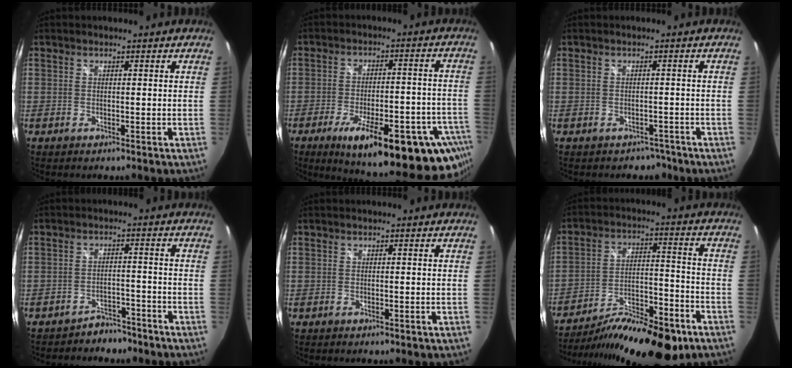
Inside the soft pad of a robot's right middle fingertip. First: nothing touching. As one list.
[{"total": 26.9, "force": [-16.6, 8.2, 19.5], "torque": [-0.263, -0.027, -0.220]}, {"total": 3.5, "force": [-2.6, 2.3, 0.5], "torque": [-0.006, 0.003, -0.029]}, {"total": 4.8, "force": [-4.2, 2.3, 0.5], "torque": [-0.015, 0.012, -0.060]}, {"total": 0.8, "force": [-0.5, 0.4, 0.4], "torque": [-0.006, -0.003, -0.008]}, {"total": 20.9, "force": [-15.3, 6.1, 12.8], "torque": [-0.220, -0.029, -0.235]}]